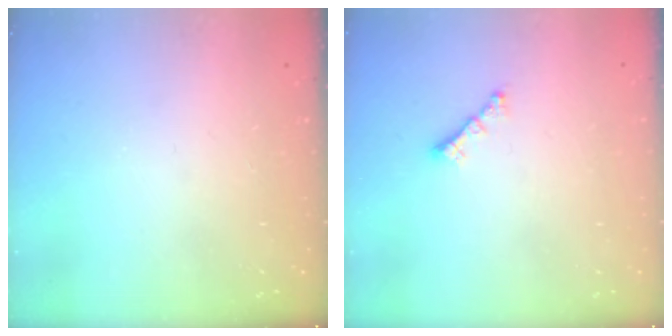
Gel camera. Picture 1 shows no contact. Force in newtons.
{"total": 1.8, "press": 1.7, "slide": 0.5}